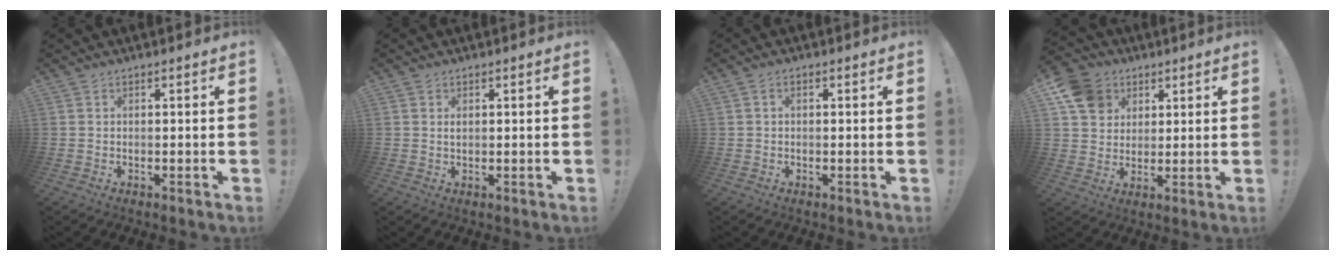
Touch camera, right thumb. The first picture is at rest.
{"total": 0.8, "force": [0.5, 0.5, 0.3], "torque": [-0.005, 0.000, 0.010]}
{"total": 1.1, "force": [-0.2, 0.8, 0.7], "torque": [-0.010, 0.002, -0.004]}
{"total": 11.7, "force": [5.1, 9.5, 4.5], "torque": [-0.068, -0.024, 0.104]}